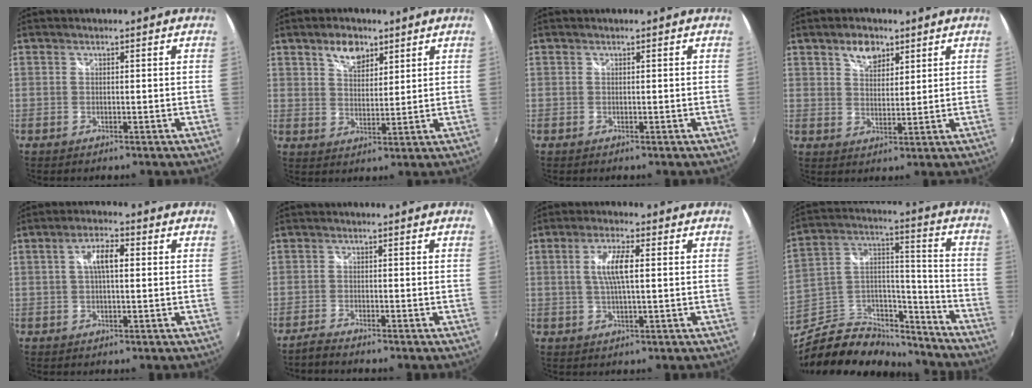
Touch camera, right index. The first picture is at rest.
{"total": 6.0, "force": [3.8, 3.4, 3.2], "torque": [-0.045, 0.008, 0.068]}
{"total": 0.0}
{"total": 5.4, "force": [3.4, 3.2, 2.8], "torque": [-0.035, 0.008, 0.060]}
{"total": 4.9, "force": [0.7, 1.7, 4.5], "torque": [-0.082, 0.012, 0.012]}
{"total": 2.6, "force": [-2.5, 0.1, 0.7], "torque": [-0.027, -0.007, -0.051]}
{"total": 6.1, "force": [0.8, 1.2, 6.0], "torque": [-0.113, 0.002, 0.016]}
{"total": 21.9, "force": [-17.5, 9.7, 8.9], "torque": [-0.176, 0.049, -0.270]}